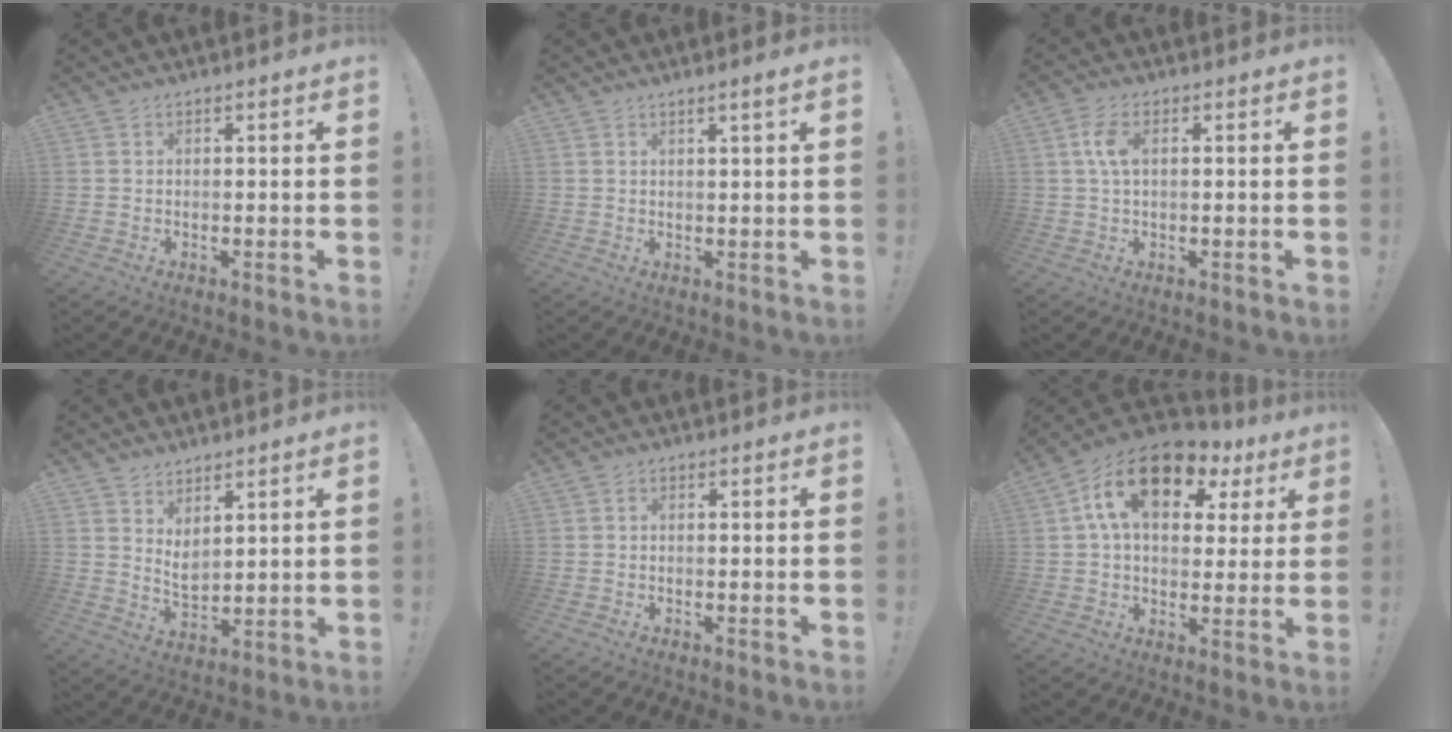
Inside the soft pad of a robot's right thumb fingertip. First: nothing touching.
{"total": 2.2, "force": [1.1, -0.2, 1.8], "torque": [-0.032, -0.002, 0.018]}
{"total": 5.5, "force": [1.1, 2.7, 4.7], "torque": [-0.095, 0.005, 0.018]}
{"total": 5.4, "force": [4.4, 2.5, 2.0], "torque": [-0.027, -0.035, 0.081]}
{"total": 0.7, "force": [-0.5, 0.3, 0.4], "torque": [-0.014, 0.003, -0.007]}
{"total": 17.6, "force": [7.7, 10.3, 12.0], "torque": [-0.193, -0.023, 0.135]}